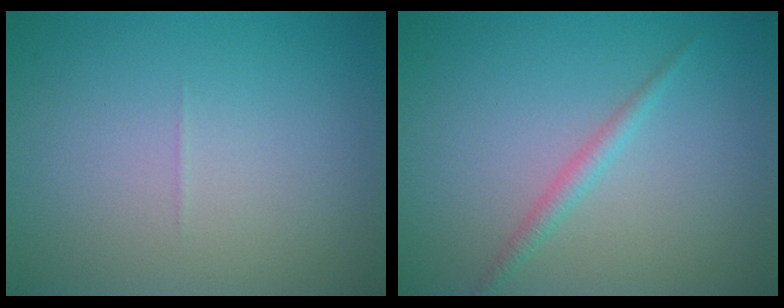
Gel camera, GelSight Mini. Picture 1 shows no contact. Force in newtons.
{"total": 1.4, "press": 1.4, "slide": 0.0}